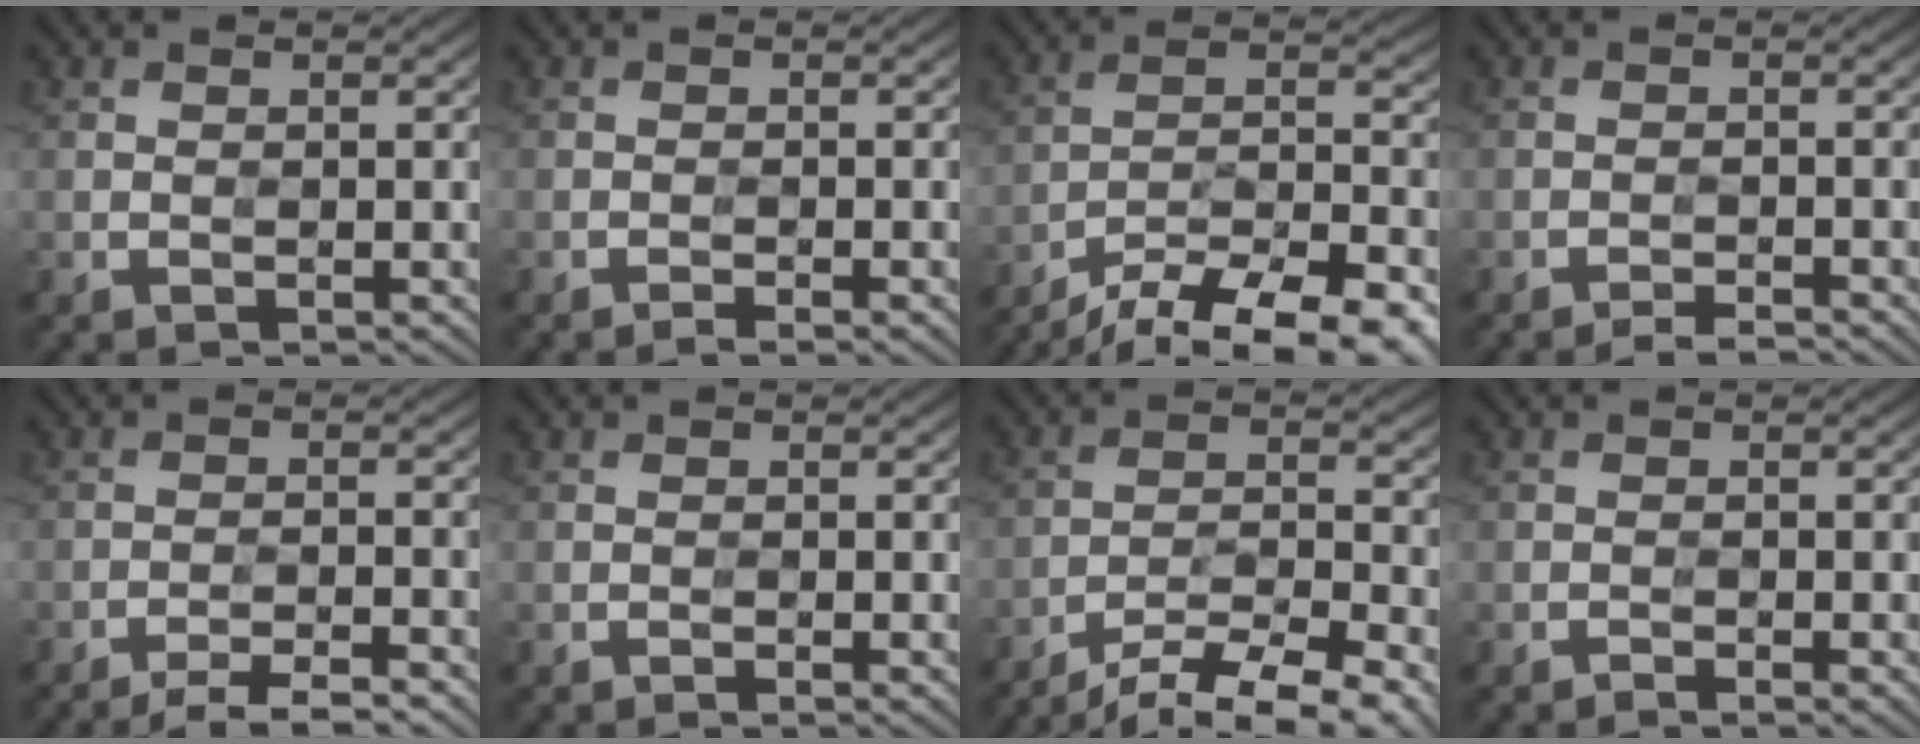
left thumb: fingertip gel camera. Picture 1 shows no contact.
{"total": 1.4, "force": [-1.0, 0.1, 1.0], "torque": [-0.014, 0.004, -0.020]}
{"total": 17.2, "force": [-14.0, 4.8, 8.8], "torque": [-0.152, -0.022, -0.213]}
{"total": 2.2, "force": [-1.9, 0.1, 1.1], "torque": [-0.015, 0.005, -0.036]}
{"total": 5.8, "force": [-4.9, 0.8, 3.1], "torque": [-0.050, 0.005, -0.081]}
{"total": 0.9, "force": [-0.6, 0.0, 0.6], "torque": [-0.011, 0.000, -0.013]}
{"total": 12.4, "force": [-10.1, 2.8, 6.6], "torque": [-0.121, -0.015, -0.151]}
{"total": 1.1, "force": [-0.9, 0.0, 0.7], "torque": [-0.010, 0.002, -0.019]}